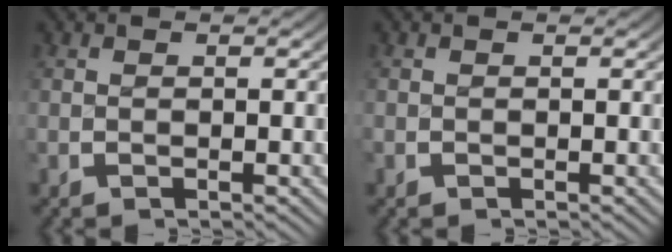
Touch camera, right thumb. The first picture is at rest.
{"total": 0.6, "force": [-0.2, 0.2, -0.5], "torque": [0.008, -0.009, -0.001]}